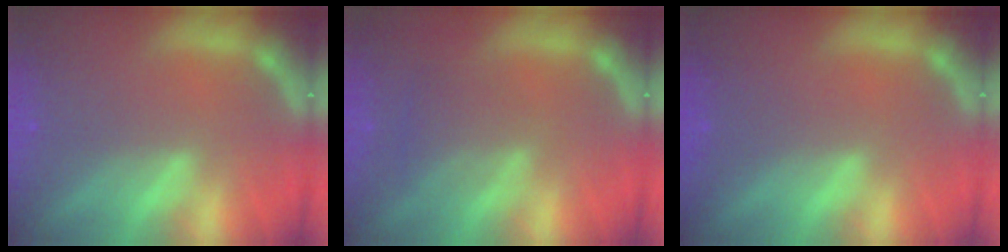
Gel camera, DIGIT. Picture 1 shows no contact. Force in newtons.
{"total": 3.0}
{"total": 0.0}